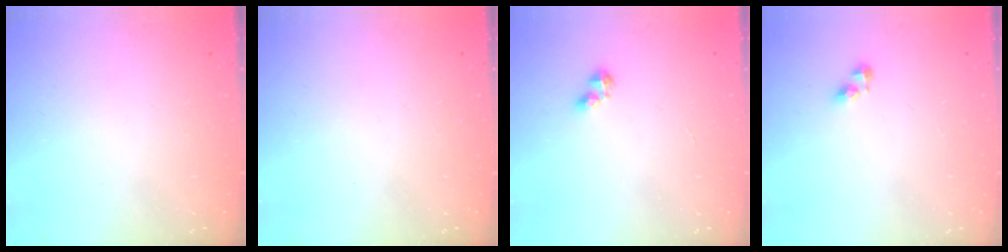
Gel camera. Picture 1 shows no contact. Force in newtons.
{"total": 0.0}
{"total": 2.9, "press": 2.8, "slide": 0.5}
{"total": 4.9, "press": 4.9, "slide": 0.1}